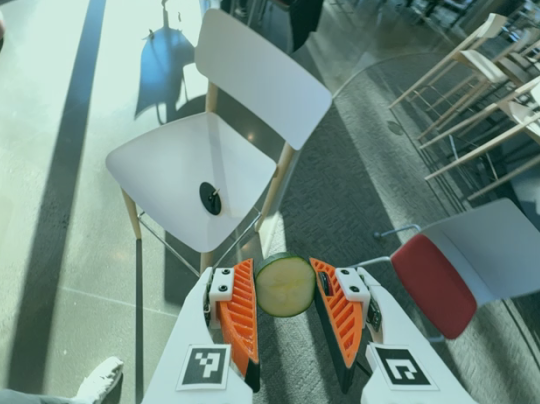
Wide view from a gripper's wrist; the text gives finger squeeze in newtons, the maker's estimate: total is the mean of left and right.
{"total": 8.8, "left": 8.8, "right": 8.8}